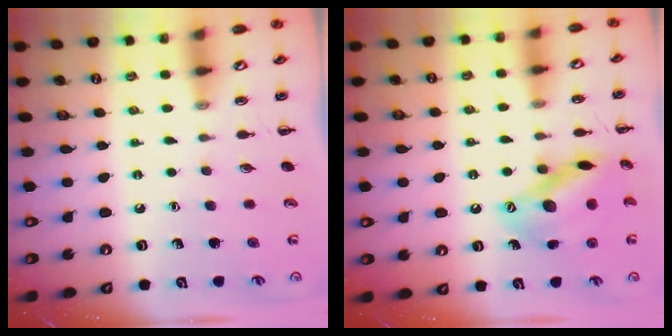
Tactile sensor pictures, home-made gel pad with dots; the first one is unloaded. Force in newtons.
{"total": 14.3, "press": 14.3, "slide": 1.0}